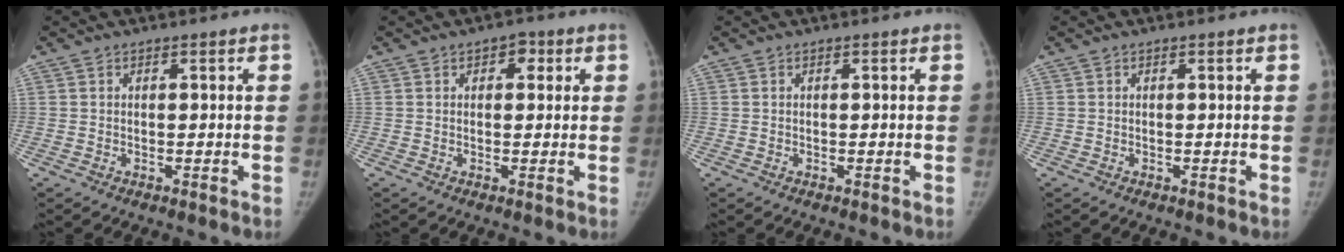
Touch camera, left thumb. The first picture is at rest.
{"total": 3.1, "force": [1.2, 2.1, 2.0], "torque": [-0.006, 0.001, 0.011]}
{"total": 0.0}
{"total": 0.0}